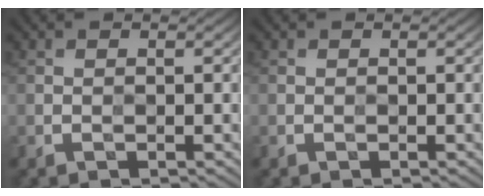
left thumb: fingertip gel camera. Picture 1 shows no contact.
{"total": 0.0}